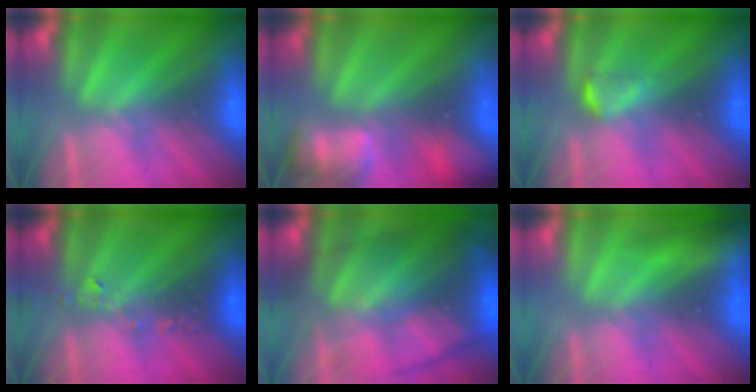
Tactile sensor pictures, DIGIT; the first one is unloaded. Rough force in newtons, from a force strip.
{"total": 7.8}
{"total": 2.4}
{"total": 2.4}
{"total": 8.6}
{"total": 3.4}